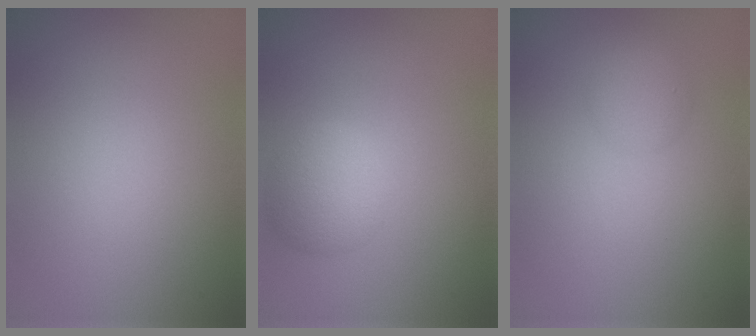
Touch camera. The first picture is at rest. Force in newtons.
{"total": 3.4, "press": 3.4, "slide": 0.1}
{"total": 1.9, "press": 1.9, "slide": 0.0}